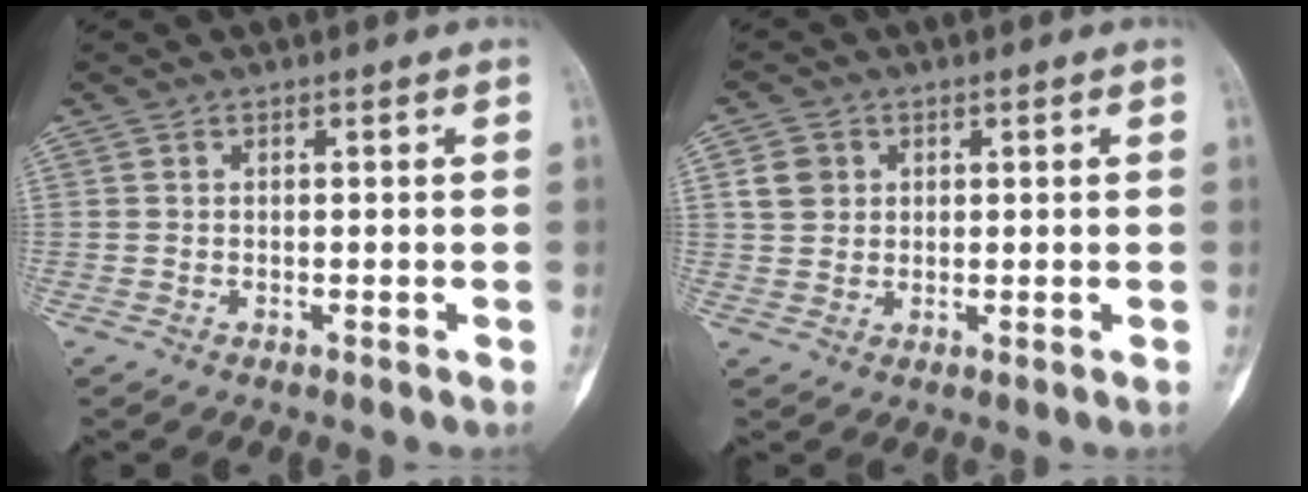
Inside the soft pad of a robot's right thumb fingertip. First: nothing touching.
{"total": 4.2, "force": [1.3, 3.6, 1.7], "torque": [-0.014, 0.000, 0.025]}